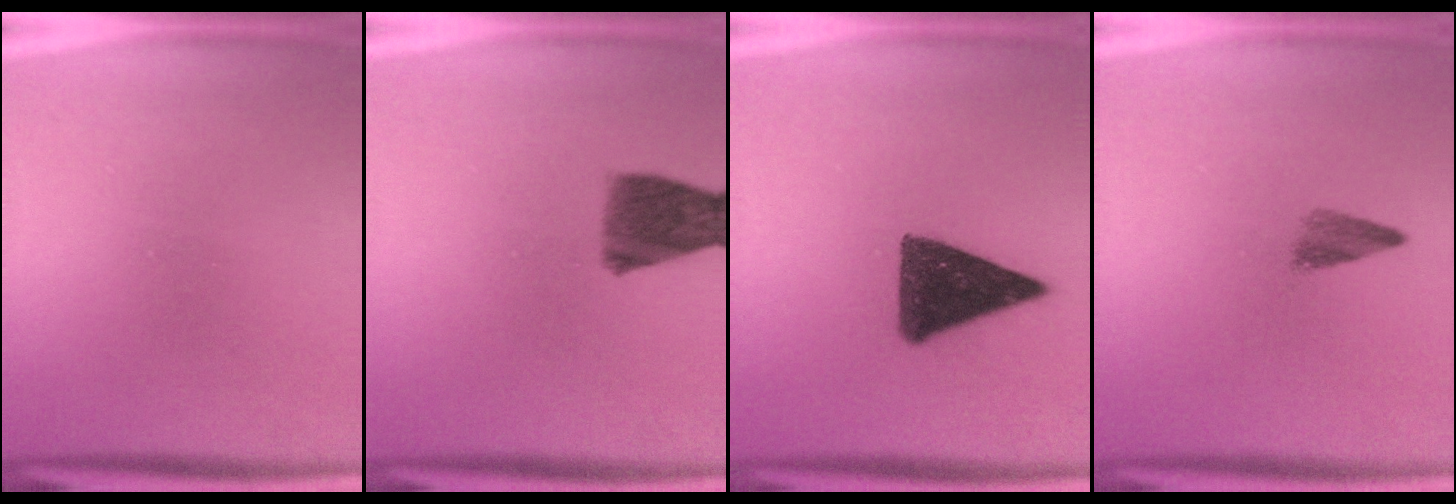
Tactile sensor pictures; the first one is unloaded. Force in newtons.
{"total": 8.3}
{"total": 11.5}
{"total": 2.4}